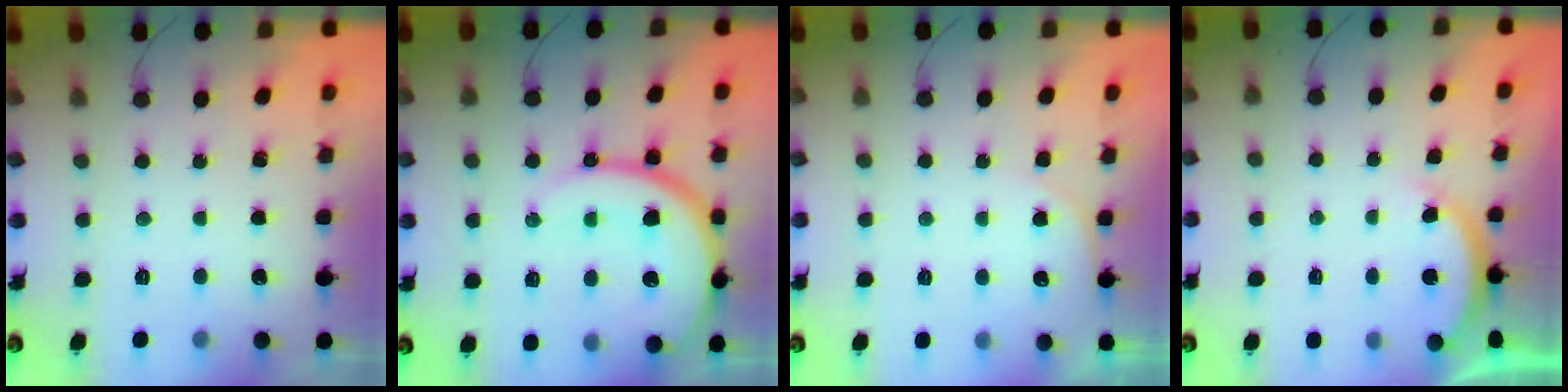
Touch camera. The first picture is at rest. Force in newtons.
{"total": 16.4, "press": 16.3, "slide": 1.4}
{"total": 3.8, "press": 3.3, "slide": 2.0}
{"total": 4.0, "press": 4.0, "slide": 0.6}